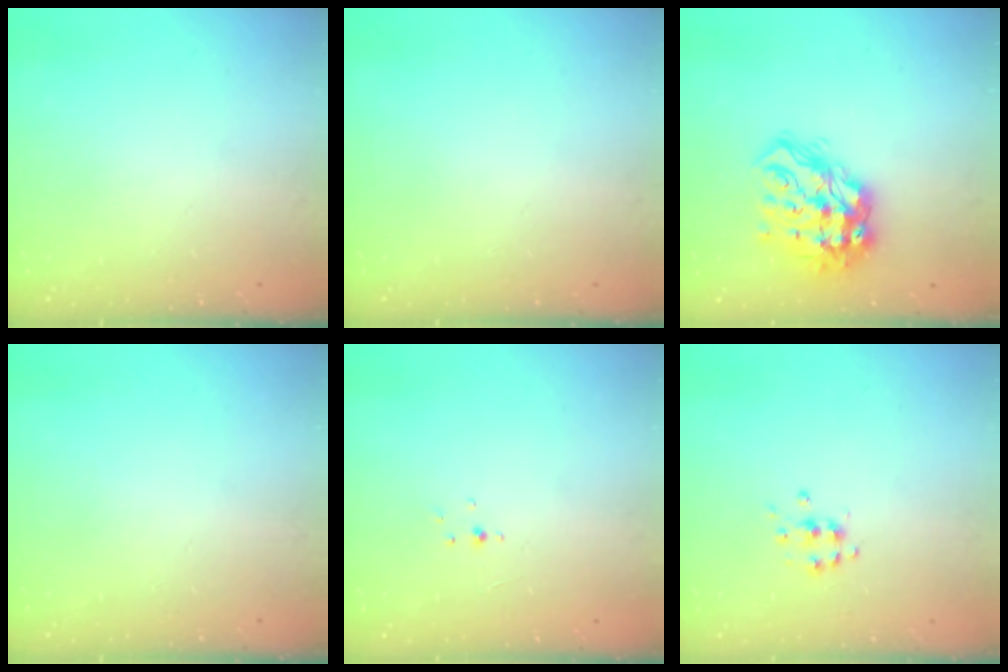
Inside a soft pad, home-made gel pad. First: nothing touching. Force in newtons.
{"total": 0.0}
{"total": 16.6, "press": 16.5, "slide": 1.9}
{"total": 0.0}
{"total": 2.9, "press": 2.8, "slide": 0.9}
{"total": 5.5, "press": 5.5, "slide": 0.6}